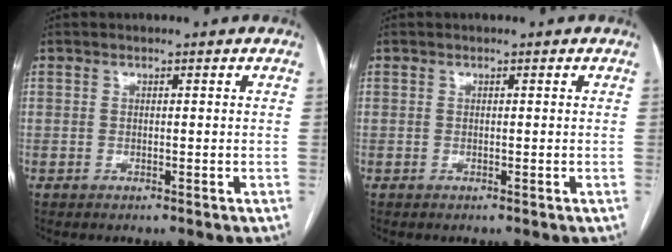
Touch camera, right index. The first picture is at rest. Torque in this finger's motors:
{"motor_torque": [0.00, 0.00, 0.01, 0.00]}